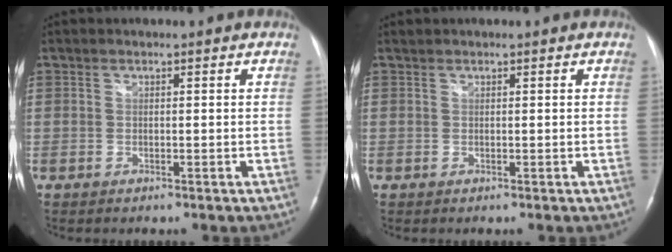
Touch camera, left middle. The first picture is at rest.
{"total": 0.0}